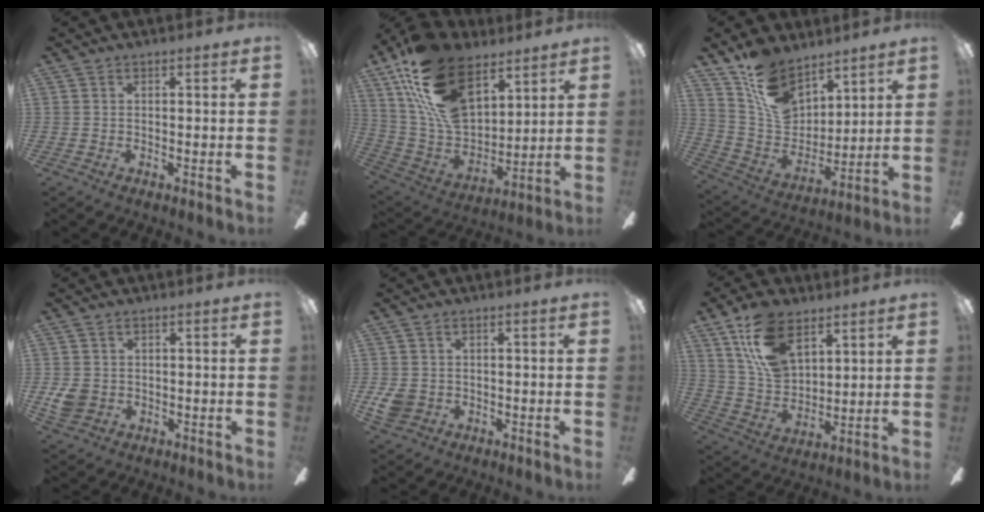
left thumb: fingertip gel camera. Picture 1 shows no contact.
{"total": 23.2, "force": [13.3, 12.9, 14.1], "torque": [-0.283, -0.062, 0.245]}
{"total": 14.4, "force": [9.5, 9.0, 6.1], "torque": [-0.116, -0.054, 0.189]}
{"total": 5.0, "force": [-0.5, 4.3, 2.4], "torque": [-0.049, 0.004, -0.008]}
{"total": 4.7, "force": [-0.6, 4.1, 2.3], "torque": [-0.045, 0.006, -0.011]}
{"total": 15.8, "force": [9.0, 9.4, 9.0], "torque": [-0.194, -0.022, 0.171]}